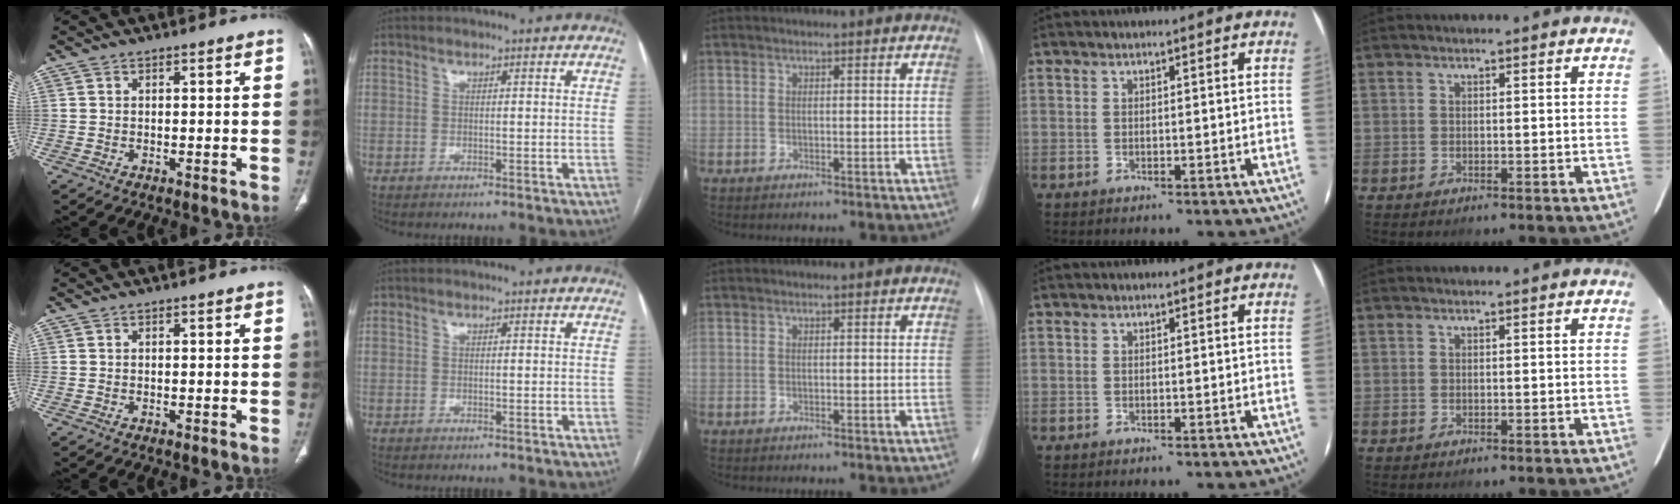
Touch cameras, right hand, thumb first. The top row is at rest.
{}